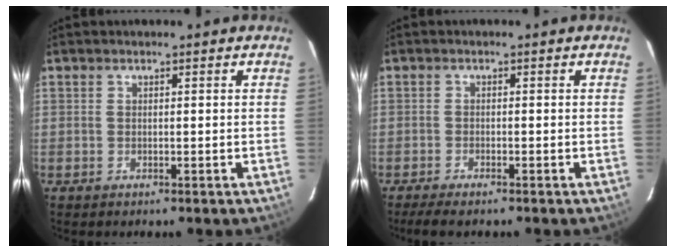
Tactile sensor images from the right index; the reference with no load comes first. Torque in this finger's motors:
{"motor_torque": [0.05, -0.04, 0.09, 0.02]}